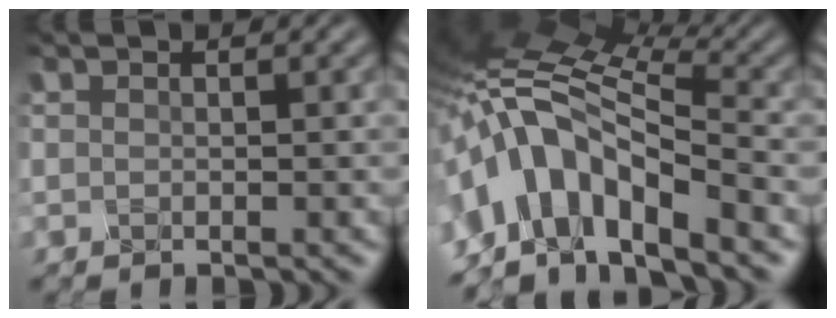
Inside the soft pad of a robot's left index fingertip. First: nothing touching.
{"total": 9.2, "force": [-5.2, 4.0, 6.5], "torque": [-0.123, 0.010, -0.088]}